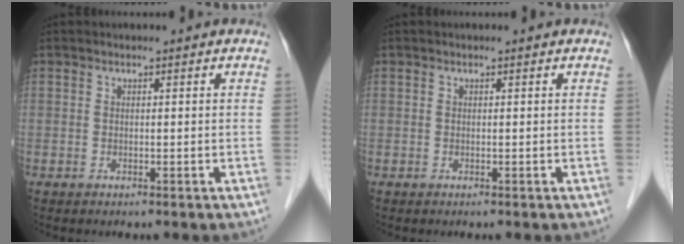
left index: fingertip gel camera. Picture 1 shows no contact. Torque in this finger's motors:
{"motor_torque": [0.00, 0.00, 0.00, 0.00]}